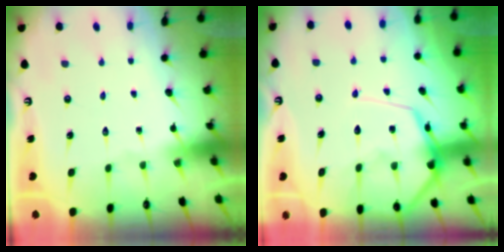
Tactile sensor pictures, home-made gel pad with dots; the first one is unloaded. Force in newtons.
{"total": 11.5, "press": 11.5, "slide": 0.9}